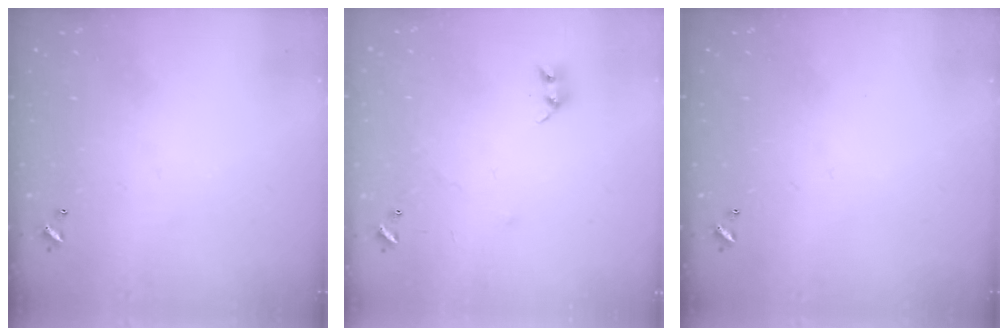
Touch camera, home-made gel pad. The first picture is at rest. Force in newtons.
{"total": 5.5, "press": 5.5, "slide": 0.7}
{"total": 0.0}